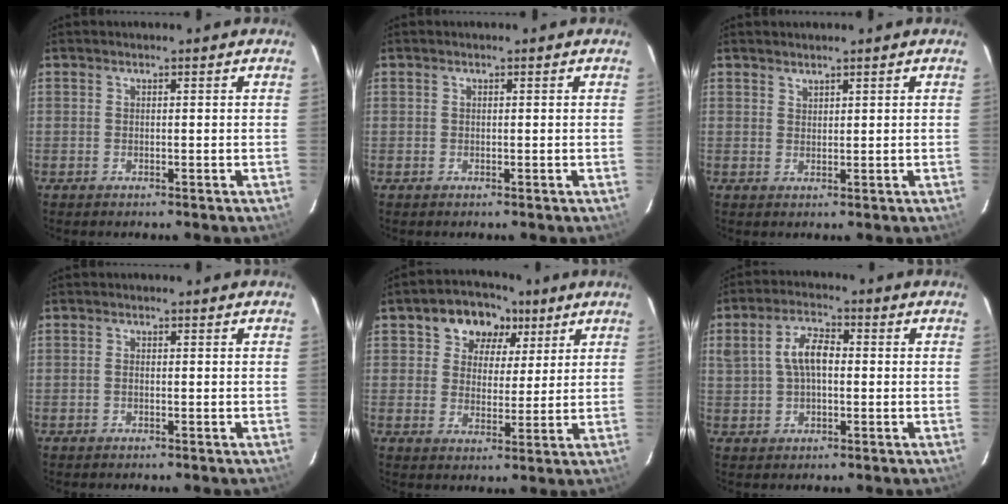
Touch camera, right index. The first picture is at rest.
{"total": 0.0}
{"total": 1.2, "force": [1.1, 0.4, 0.2], "torque": [-0.003, 0.002, 0.022]}
{"total": 0.6, "force": [-0.2, 0.3, 0.5], "torque": [-0.010, 0.000, -0.004]}
{"total": 9.8, "force": [4.8, 7.5, 4.1], "torque": [-0.081, 0.022, 0.074]}
{"total": 7.1, "force": [0.7, 4.0, 5.8], "torque": [-0.110, 0.016, 0.017]}